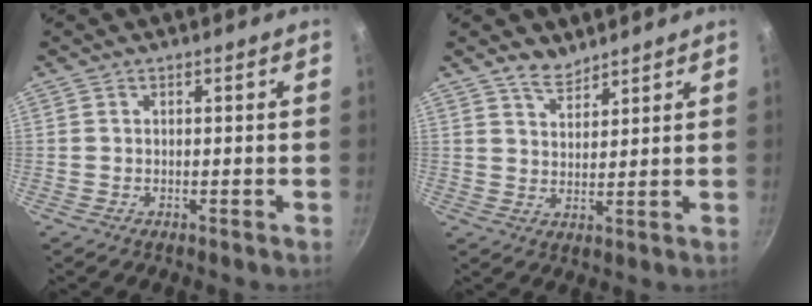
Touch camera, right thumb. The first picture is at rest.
{"total": 3.1, "force": [2.6, 1.4, 0.8], "torque": [-0.007, -0.014, 0.048]}